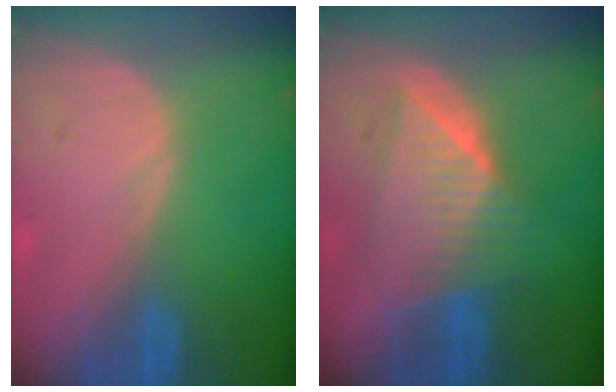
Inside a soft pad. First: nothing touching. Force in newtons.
{"total": 7.7, "press": 7.7, "slide": 0.3}